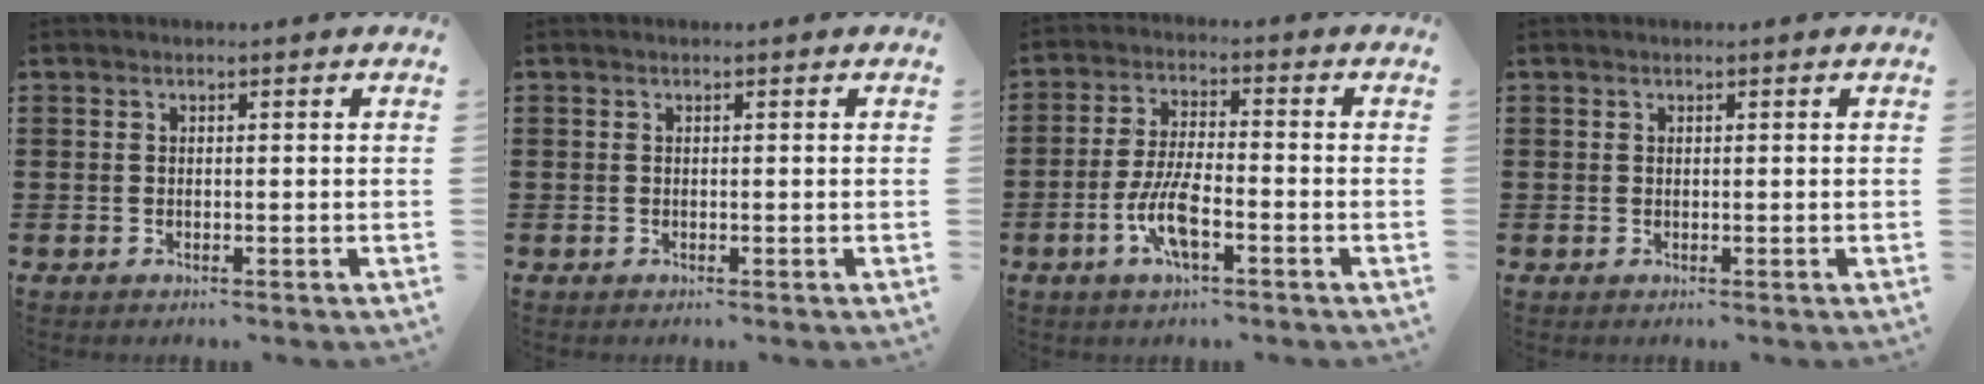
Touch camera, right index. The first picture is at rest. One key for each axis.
{"total": 0.0}
{"total": 7.3, "fx": -2.9, "fy": 2.2, "fz": 6.3, "tx": -0.143, "ty": -0.011, "tz": -0.058}
{"total": 0.0}